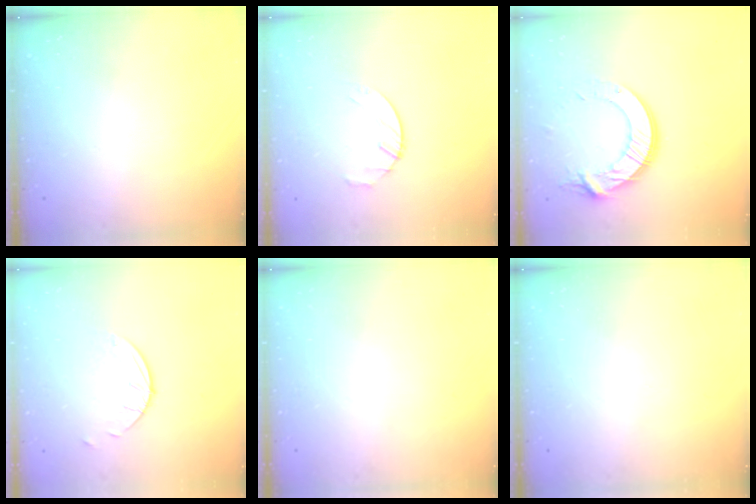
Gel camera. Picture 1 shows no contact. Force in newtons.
{"total": 2.7, "press": 2.6, "slide": 0.3}
{"total": 14.7, "press": 14.7, "slide": 1.6}
{"total": 2.7, "press": 2.7, "slide": 0.3}
{"total": 0.0}
{"total": 0.0}